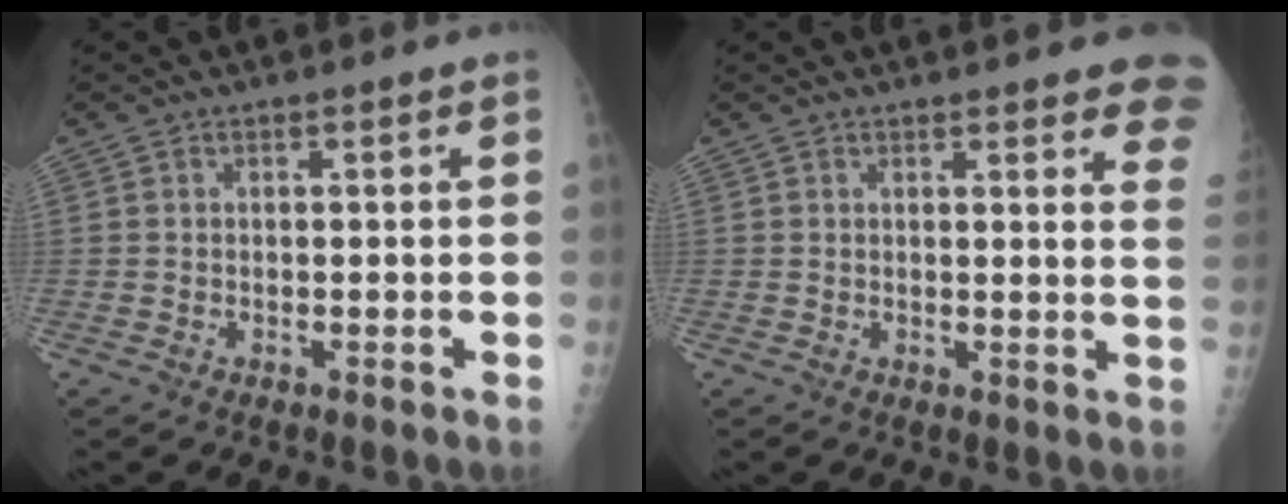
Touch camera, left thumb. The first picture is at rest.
{"total": 10.5, "force": [8.6, 2.3, 5.5], "torque": [-0.030, -0.031, 0.079]}